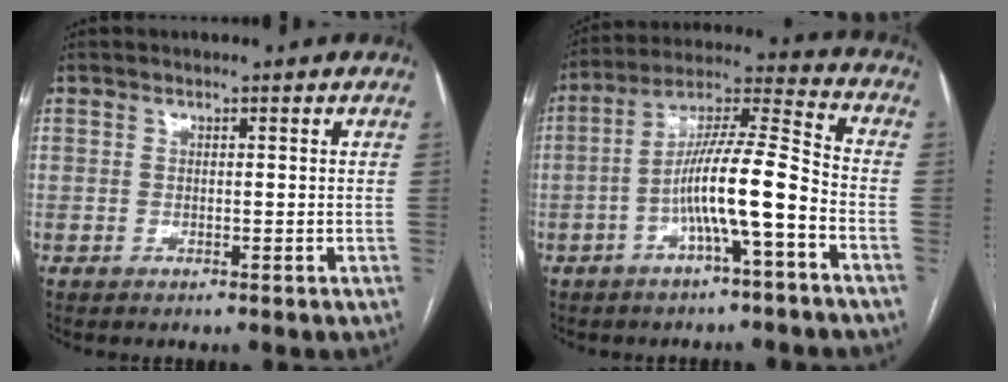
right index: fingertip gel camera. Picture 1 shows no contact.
{"total": 12.0, "force": [-4.1, 0.7, 11.2], "torque": [-0.202, 0.025, -0.074]}